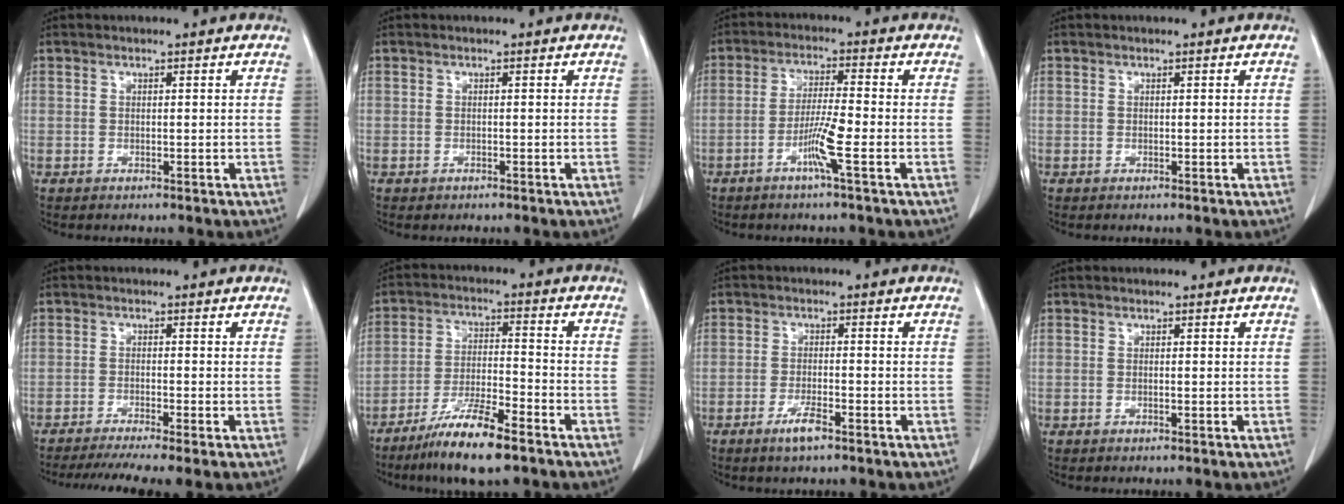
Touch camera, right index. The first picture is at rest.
{"total": 0.0}
{"total": 5.7, "force": [-2.4, -0.6, 5.2], "torque": [-0.102, -0.008, -0.050]}
{"total": 0.0}
{"total": 8.2, "force": [-6.5, 0.0, 5.0], "torque": [-0.070, -0.012, -0.102]}
{"total": 10.8, "force": [-7.5, 1.2, 7.7], "torque": [-0.145, -0.022, -0.134]}
{"total": 3.4, "force": [-2.2, 0.4, 2.6], "torque": [-0.054, -0.004, -0.040]}
{"total": 0.0}